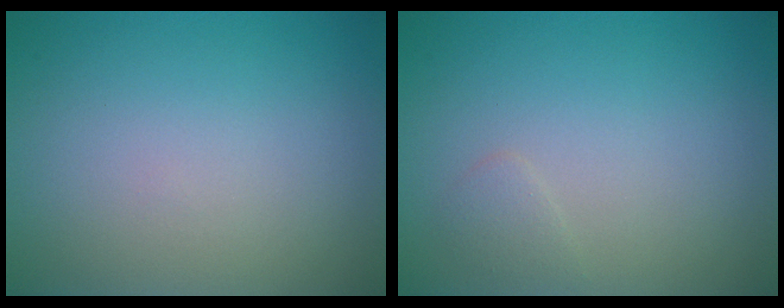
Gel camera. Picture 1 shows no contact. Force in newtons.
{"total": 0.8, "press": 0.8, "slide": 0.0}